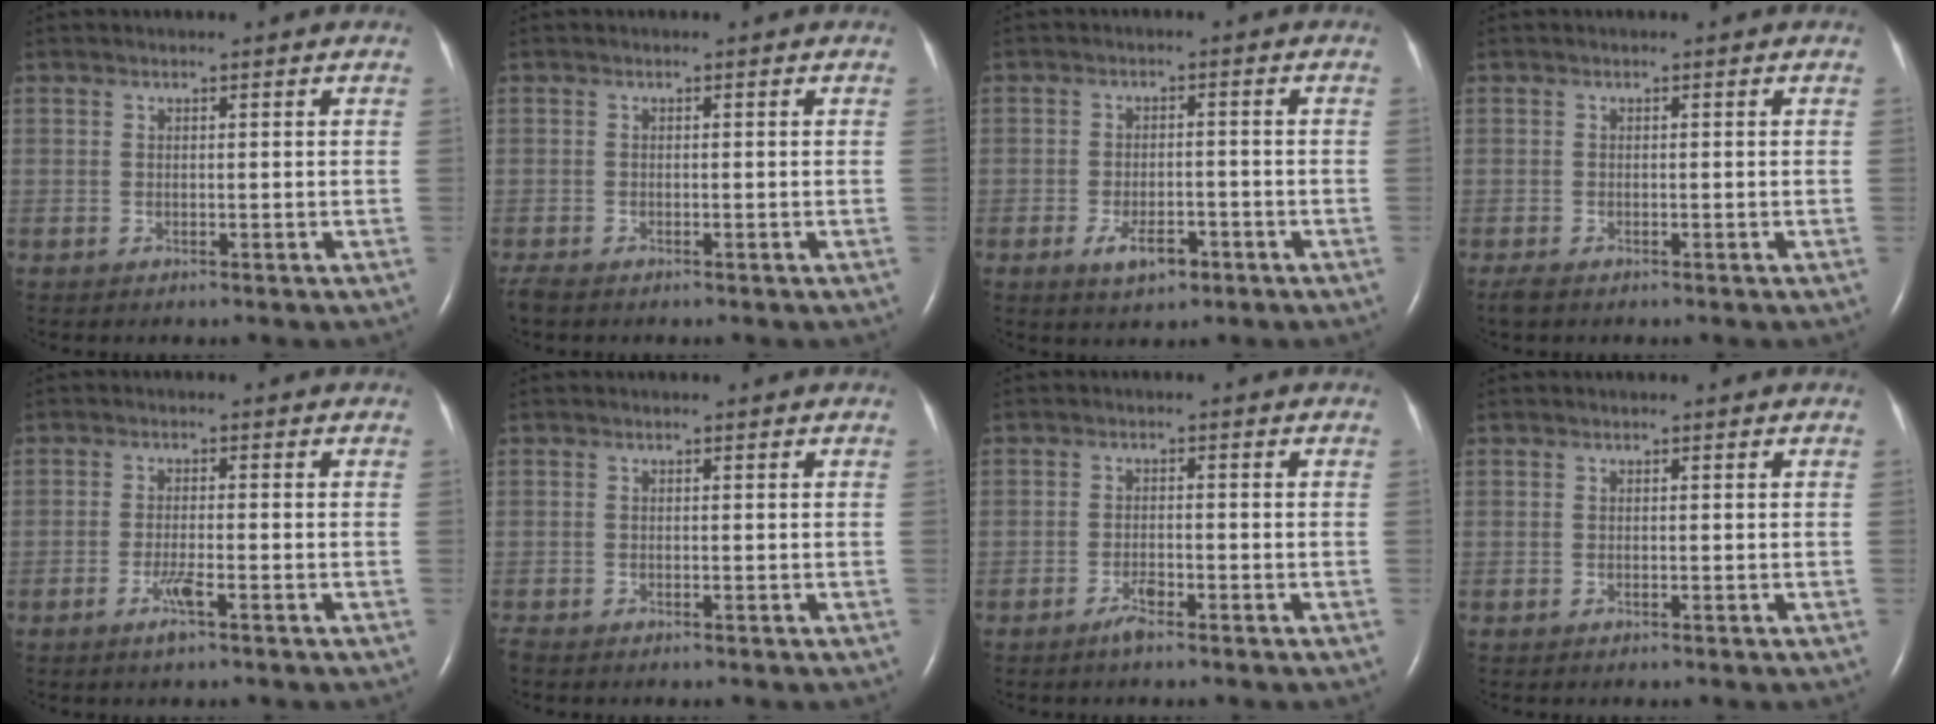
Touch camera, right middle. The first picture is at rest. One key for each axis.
{"total": 1.8, "fx": -1.5, "fy": 0.5, "fz": 0.9, "tx": -0.026, "ty": -0.007, "tz": -0.026}
{"total": 4.8, "fx": -2.6, "fy": 2.1, "fz": 3.4, "tx": -0.064, "ty": -0.001, "tz": -0.037}
{"total": 1.6, "fx": -1.2, "fy": 0.5, "fz": 0.9, "tx": -0.026, "ty": -0.006, "tz": -0.021}
{"total": 2.8, "fx": -1.6, "fy": 0.0, "fz": 2.3, "tx": -0.050, "ty": -0.004, "tz": -0.032}
{"total": 0.7, "fx": -0.7, "fy": 0.1, "fz": 0.2, "tx": -0.013, "ty": -0.004, "tz": -0.014}
{"total": 2.2, "fx": -1.7, "fy": 0.2, "fz": 1.4, "tx": -0.033, "ty": -0.002, "tz": -0.032}
{"total": 0.0}